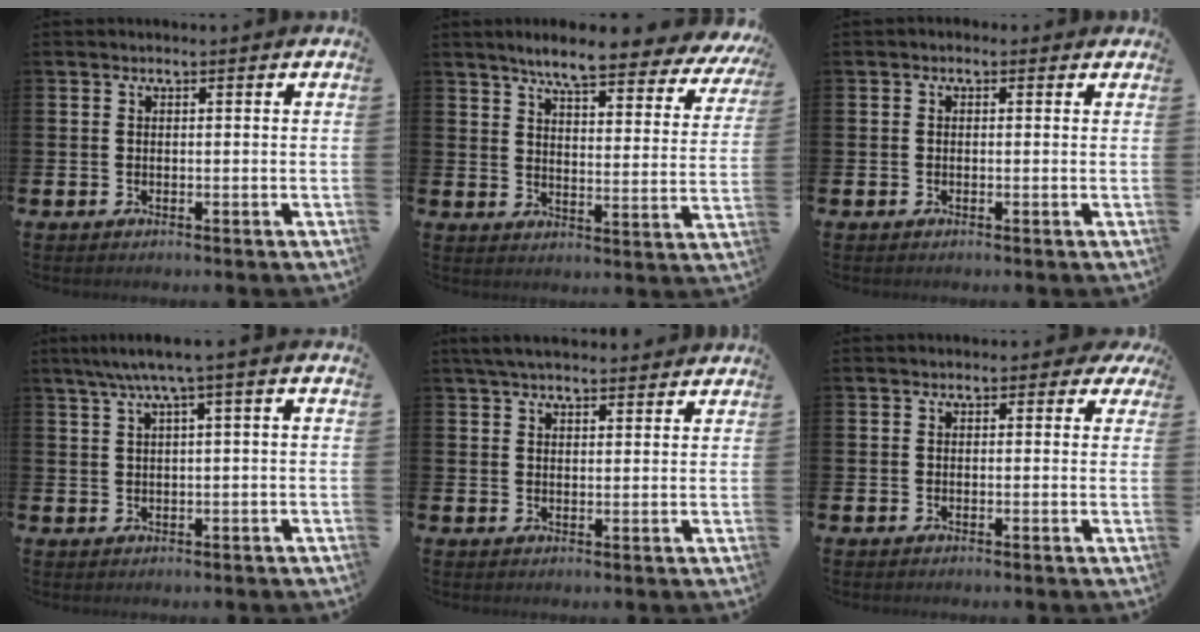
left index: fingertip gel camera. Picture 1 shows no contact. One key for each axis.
{"total": 7.3, "fx": 6.5, "fy": 0.9, "fz": 3.0, "tx": -0.073, "ty": -0.044, "tz": 0.108}
{"total": 0.6, "fx": -0.2, "fy": 0.5, "fz": 0.2, "tx": 0.002, "ty": 0.003, "tz": -0.007}
{"total": 3.3, "fx": 1.4, "fy": -0.2, "fz": 3.0, "tx": -0.062, "ty": 0.003, "tz": 0.023}
{"total": 4.2, "fx": 3.9, "fy": 1.0, "fz": 1.3, "tx": -0.029, "ty": -0.008, "tz": 0.072}
{"total": 1.0, "fx": 0.0, "fy": 0.9, "fz": 0.5, "tx": -0.009, "ty": 0.011, "tz": -0.004}